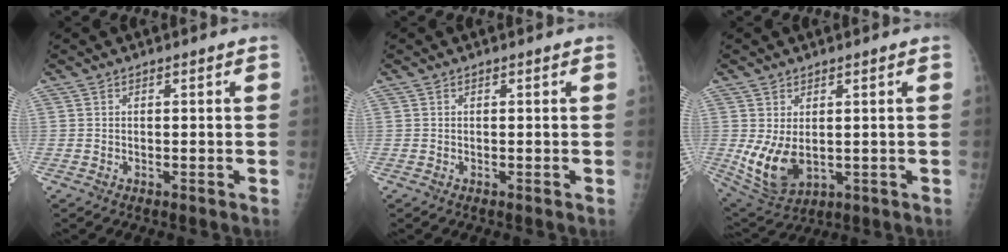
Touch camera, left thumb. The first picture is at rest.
{"total": 0.0}
{"total": 8.8, "force": [0.0, 5.7, 6.8], "torque": [-0.124, -0.016, 0.022]}